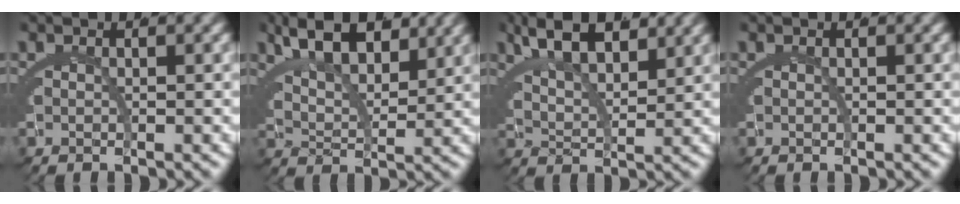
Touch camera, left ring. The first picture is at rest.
{"total": 8.8, "force": [5.2, 4.9, 5.1], "torque": [-0.087, 0.016, 0.071]}
{"total": 7.0, "force": [4.6, 3.1, 4.3], "torque": [-0.078, 0.008, 0.073]}
{"total": 0.0}